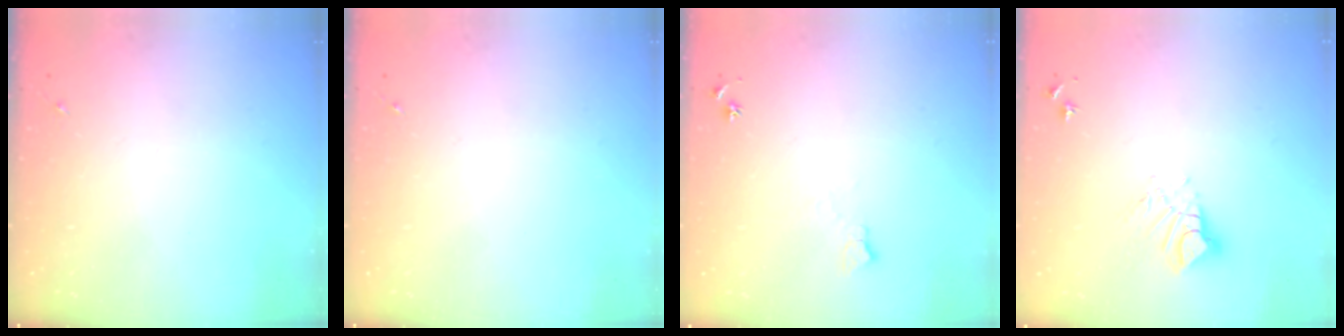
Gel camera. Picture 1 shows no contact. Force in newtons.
{"total": 0.0}
{"total": 6.2, "press": 6.1, "slide": 0.8}
{"total": 9.1, "press": 9.0, "slide": 1.0}